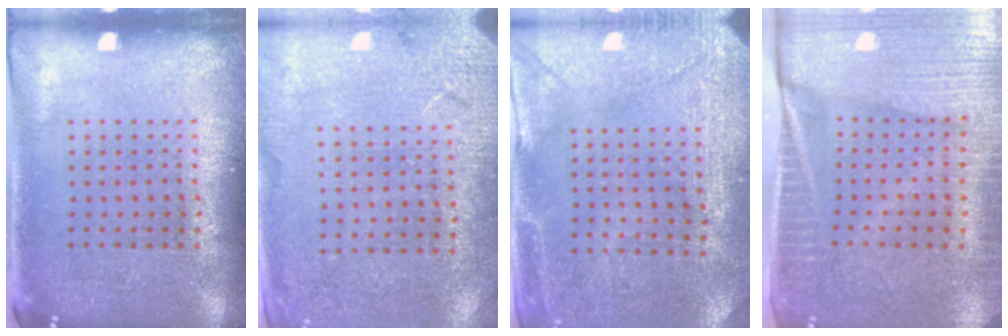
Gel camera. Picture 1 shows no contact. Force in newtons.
{"total": 2.7, "press": 2.6, "slide": 0.4}
{"total": 2.9, "press": 2.8, "slide": 0.7}
{"total": 4.2, "press": 3.6, "slide": 2.1}